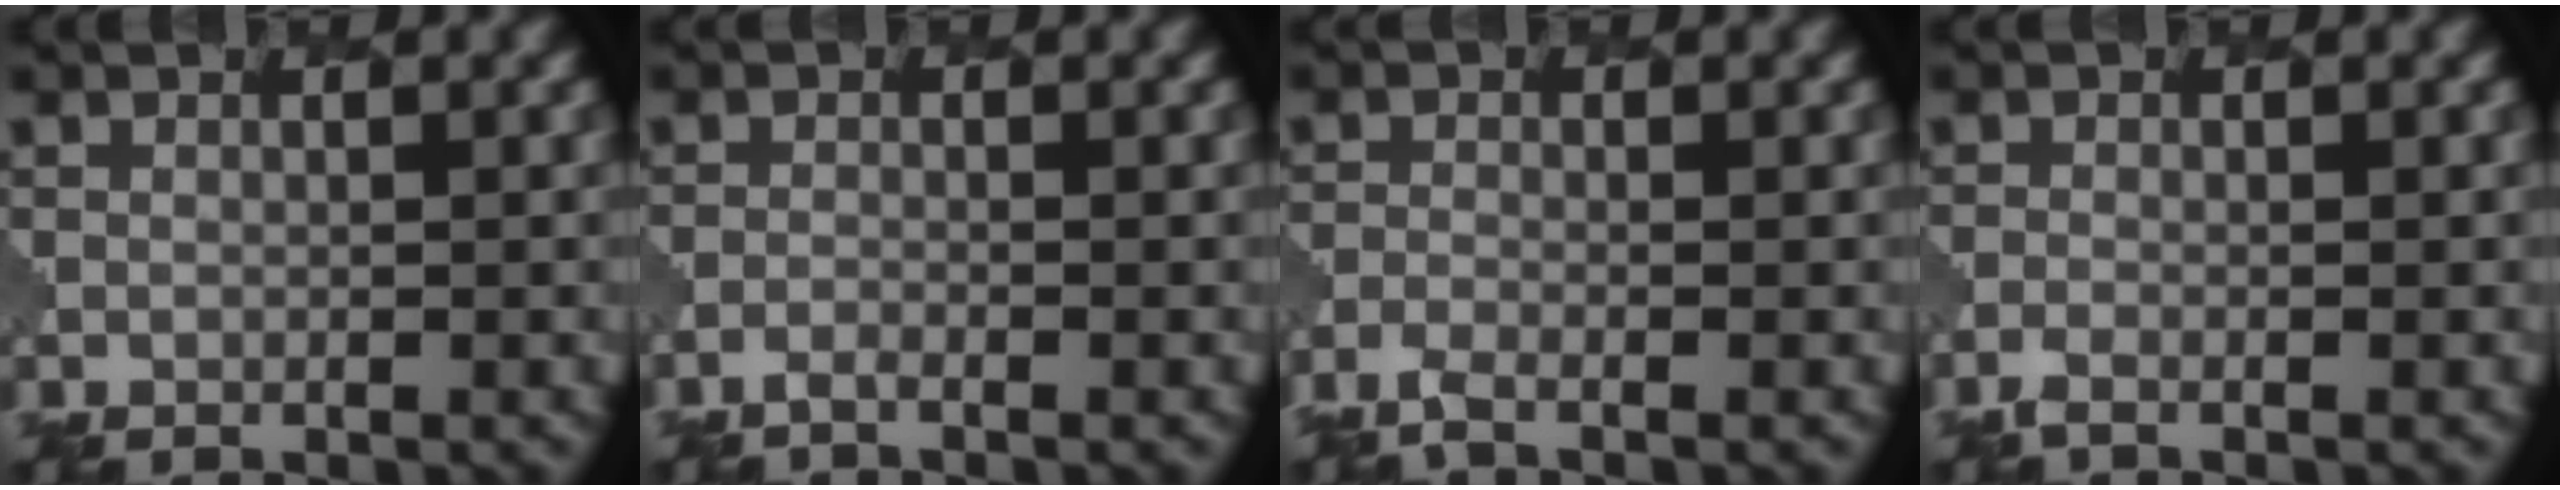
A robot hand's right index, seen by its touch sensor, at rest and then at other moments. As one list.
[{"total": 0.9, "force": [-0.8, 0.2, 0.4], "torque": [-0.004, -0.003, -0.024]}, {"total": 2.1, "force": [-1.7, 0.5, 1.2], "torque": [-0.025, -0.009, -0.044]}, {"total": 1.2, "force": [-0.9, 0.3, 0.6], "torque": [-0.011, -0.007, -0.027]}]